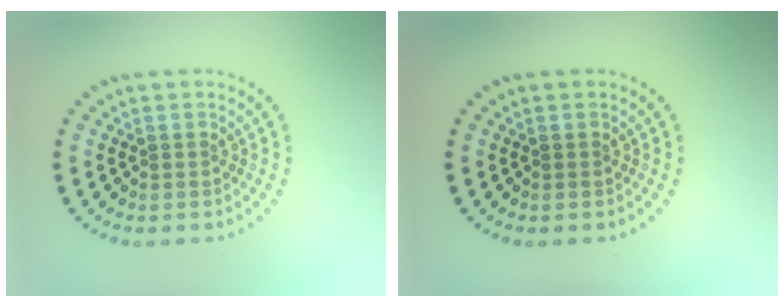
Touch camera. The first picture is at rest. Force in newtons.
{"total": 0.0}